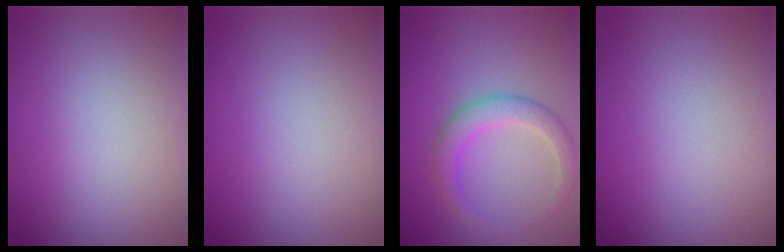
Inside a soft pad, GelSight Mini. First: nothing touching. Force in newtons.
{"total": 0.0}
{"total": 3.1, "press": 3.1, "slide": 0.1}
{"total": 0.0}